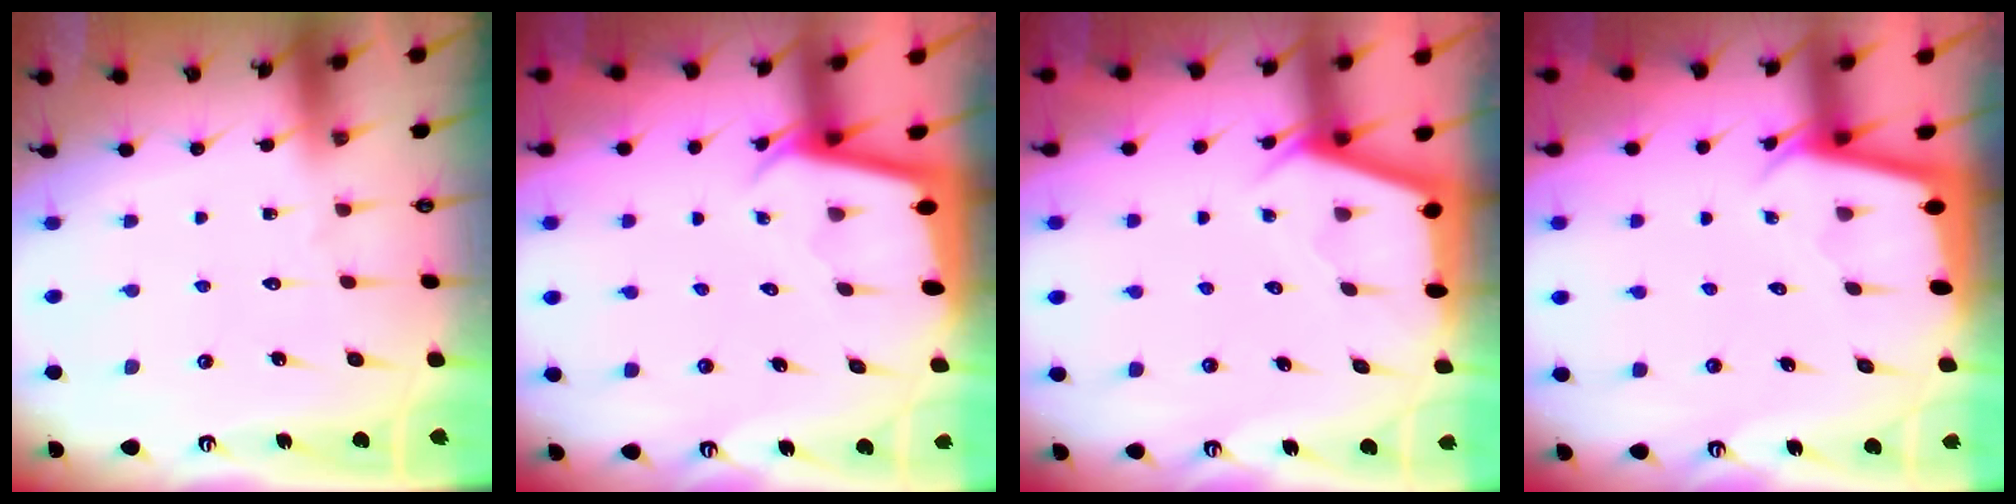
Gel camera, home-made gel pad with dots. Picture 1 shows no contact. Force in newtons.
{"total": 2.2, "press": 2.2, "slide": 0.1}
{"total": 2.9, "press": 2.9, "slide": 0.3}
{"total": 2.3, "press": 2.3, "slide": 0.1}